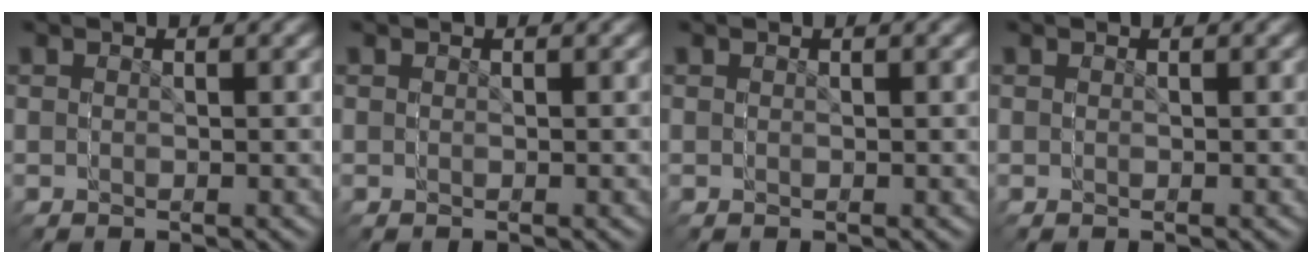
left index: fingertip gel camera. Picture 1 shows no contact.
{"total": 0.0}
{"total": 0.0}
{"total": 0.0}